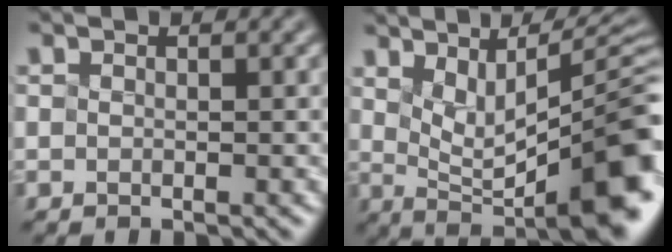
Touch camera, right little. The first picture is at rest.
{"total": 12.3, "force": [2.0, 3.7, 11.5], "torque": [-0.151, 0.015, 0.065]}